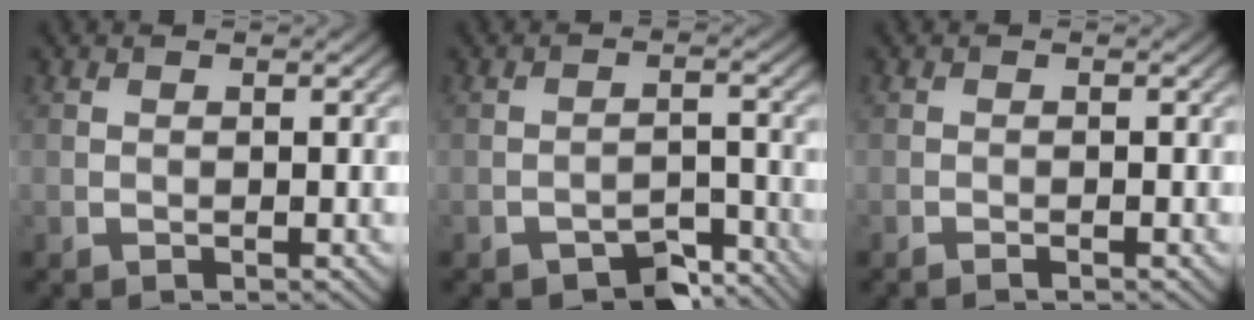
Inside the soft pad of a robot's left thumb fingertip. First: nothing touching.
{"total": 4.3, "force": [-3.5, 1.6, 1.8], "torque": [-0.024, 0.003, -0.051]}
{"total": 0.7, "force": [-0.6, 0.0, 0.4], "torque": [-0.008, 0.000, -0.012]}